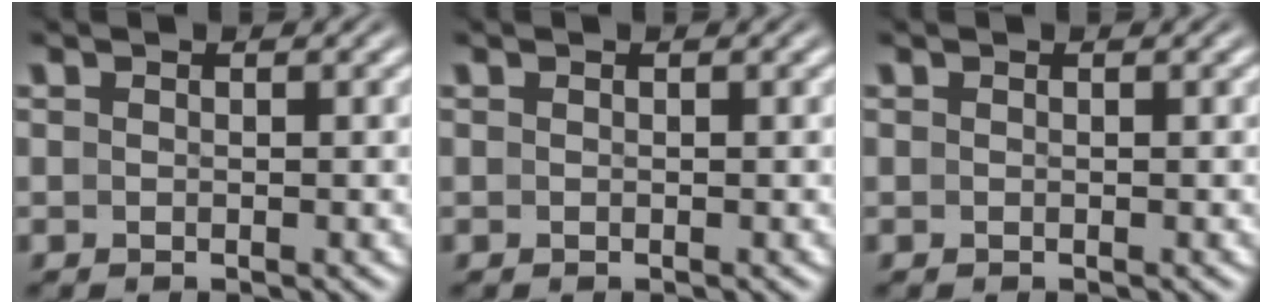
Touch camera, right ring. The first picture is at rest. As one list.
[{"total": 0.0}, {"total": 0.0}]